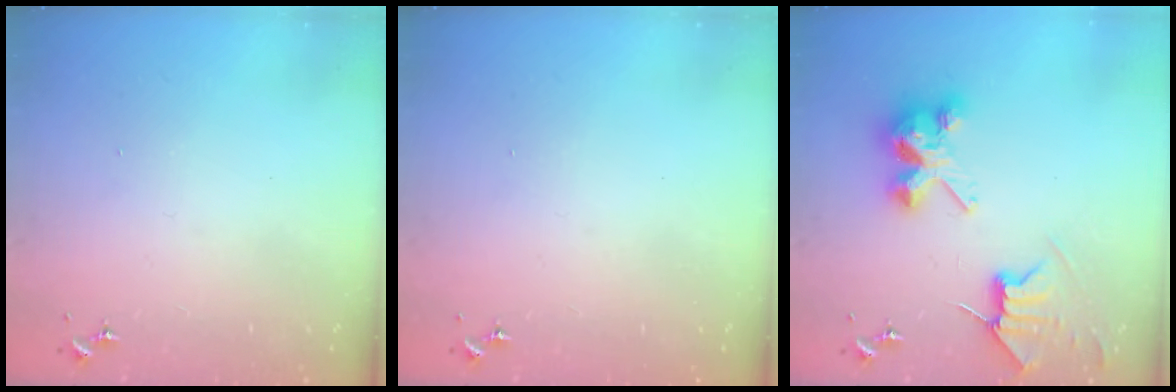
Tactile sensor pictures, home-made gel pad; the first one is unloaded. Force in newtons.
{"total": 0.0}
{"total": 8.7, "press": 8.6, "slide": 0.6}